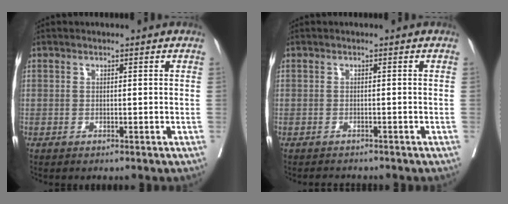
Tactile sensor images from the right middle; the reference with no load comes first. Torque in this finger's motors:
{"motor_torque": [0.13, -0.38, -0.01, 0.02]}